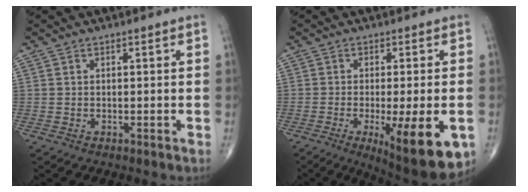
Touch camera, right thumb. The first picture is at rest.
{"total": 15.0, "force": [-5.1, 4.0, 13.6], "torque": [-0.161, -0.012, -0.061]}